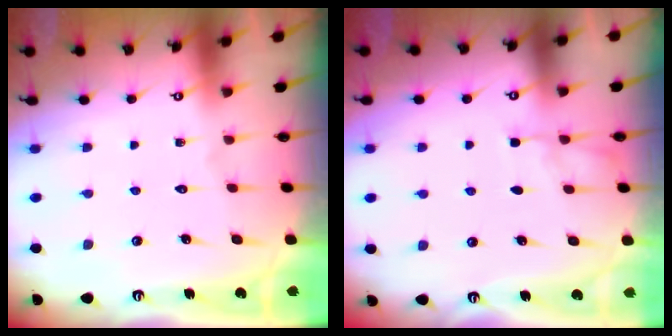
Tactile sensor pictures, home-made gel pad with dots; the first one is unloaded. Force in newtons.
{"total": 3.3, "press": 3.3, "slide": 0.6}